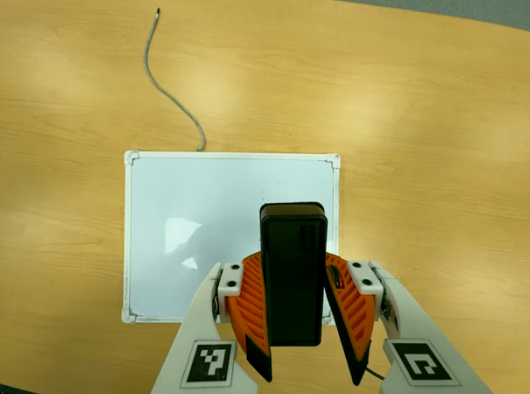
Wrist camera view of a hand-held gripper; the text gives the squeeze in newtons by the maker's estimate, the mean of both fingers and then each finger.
{"total": 7.1, "left": 7.0, "right": 7.1}